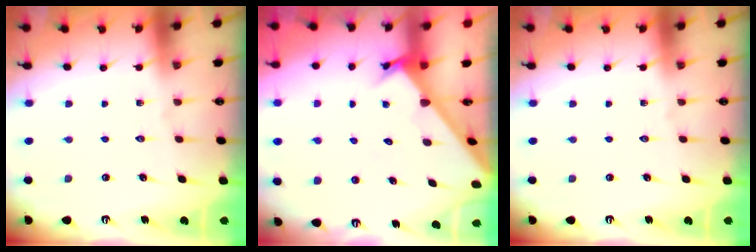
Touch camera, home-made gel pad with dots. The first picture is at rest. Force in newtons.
{"total": 2.6, "press": 2.6, "slide": 0.2}
{"total": 0.0}